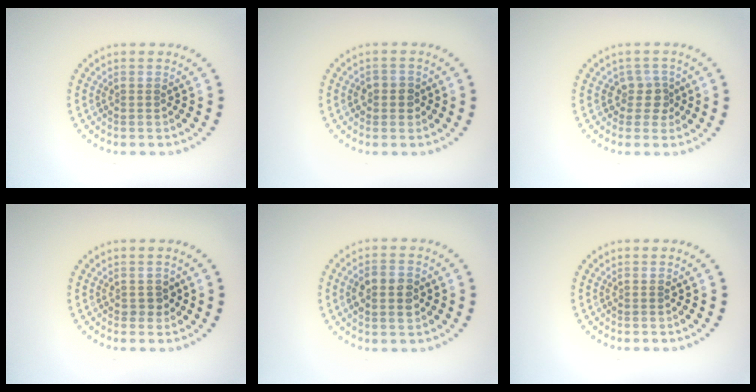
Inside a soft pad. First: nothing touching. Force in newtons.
{"total": 1.7, "press": 1.6, "slide": 0.6}
{"total": 2.1, "press": 1.6, "slide": 1.4}
{"total": 1.1, "press": 1.0, "slide": 0.5}
{"total": 3.4, "press": 3.4, "slide": 0.2}
{"total": 0.0}